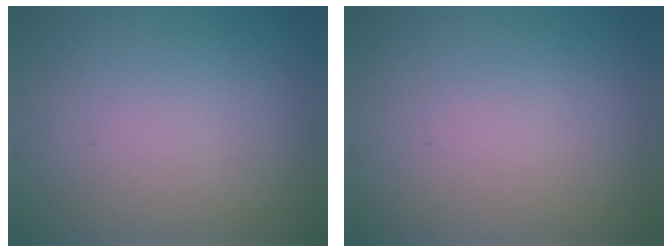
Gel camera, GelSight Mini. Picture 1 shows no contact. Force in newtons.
{"total": 0.0}